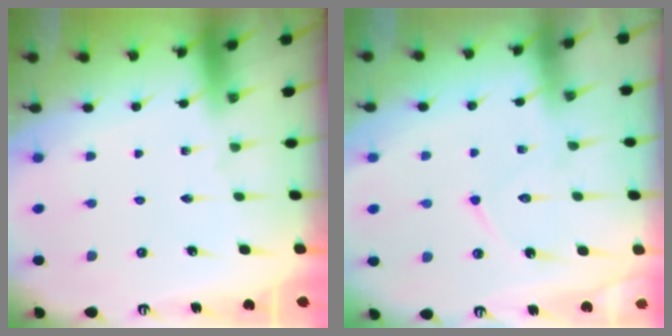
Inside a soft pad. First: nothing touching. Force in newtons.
{"total": 8.5, "press": 8.5, "slide": 0.8}